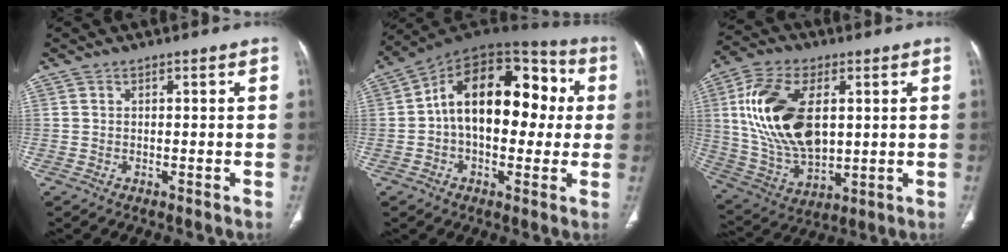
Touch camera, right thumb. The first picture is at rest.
{"total": 20.4, "force": [1.6, 12.3, 16.2], "torque": [-0.212, 0.048, 0.016]}
{"total": 20.1, "force": [3.8, 11.5, 16.1], "torque": [-0.308, -0.010, 0.080]}